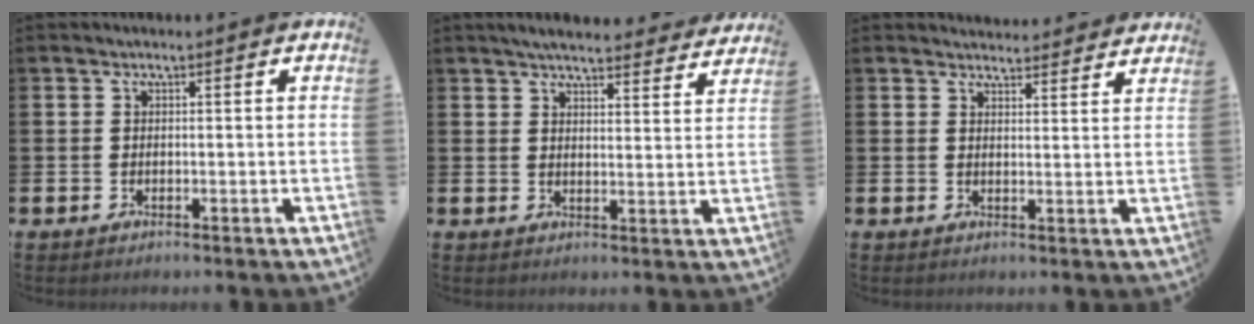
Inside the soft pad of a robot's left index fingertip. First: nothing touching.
{"total": 4.9, "force": [4.7, 0.7, 1.2], "torque": [-0.022, -0.027, 0.080]}
{"total": 3.6, "force": [3.5, 0.5, -0.1], "torque": [0.007, -0.025, 0.062]}